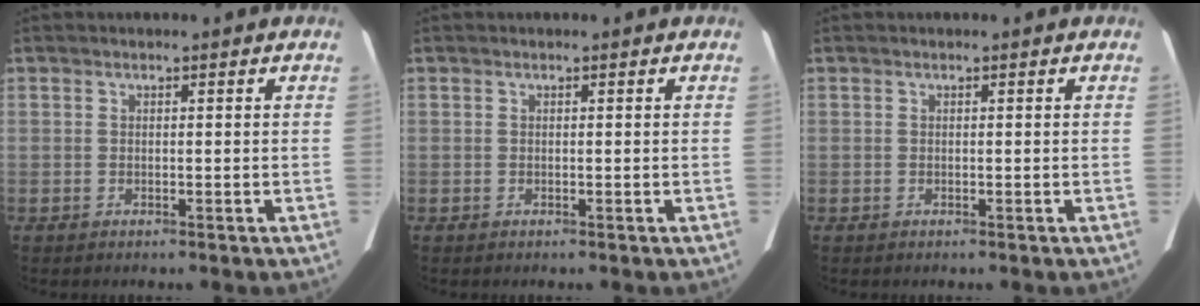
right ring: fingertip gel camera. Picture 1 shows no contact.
{"total": 0.0}
{"total": 0.0}